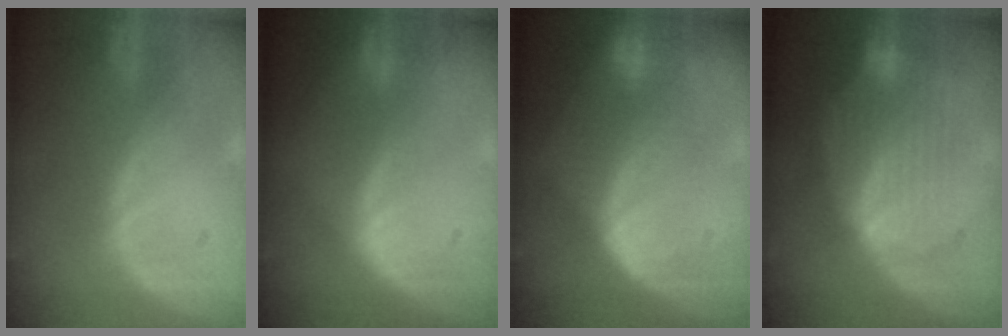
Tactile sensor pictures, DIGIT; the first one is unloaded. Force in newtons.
{"total": 0.9, "press": 0.9, "slide": 0.1}
{"total": 6.8, "press": 6.7, "slide": 1.3}
{"total": 8.5, "press": 7.9, "slide": 3.0}